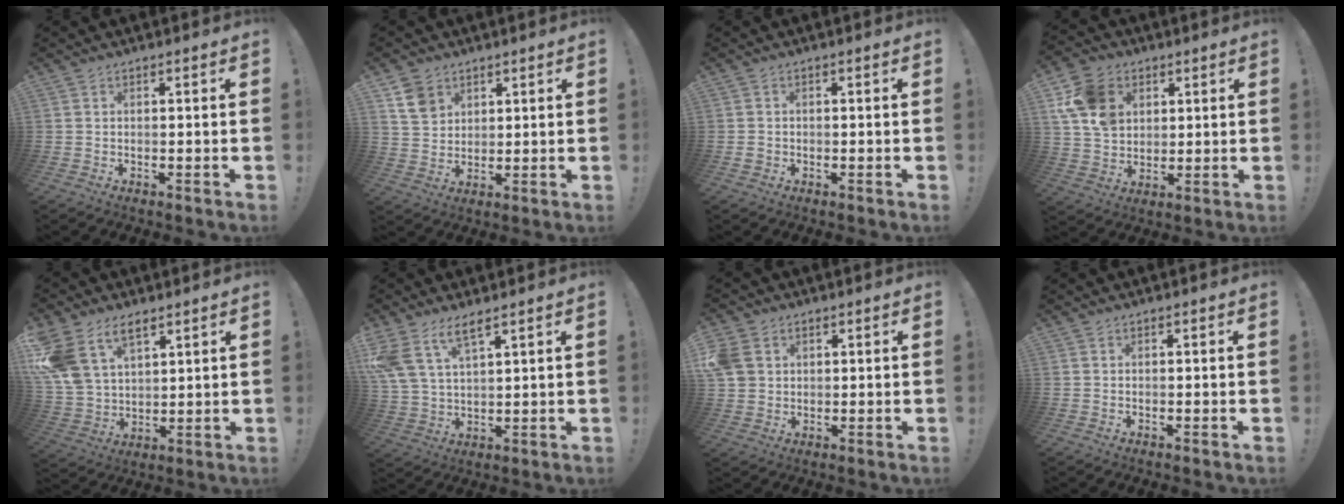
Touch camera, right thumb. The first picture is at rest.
{"total": 7.4, "force": [4.5, 5.4, 2.2], "torque": [-0.028, -0.020, 0.090]}
{"total": 1.3, "force": [-0.5, 1.1, 0.4], "torque": [-0.005, 0.002, -0.008]}
{"total": 14.5, "force": [5.5, 11.3, 7.2], "torque": [-0.130, -0.015, 0.112]}
{"total": 13.8, "force": [8.2, 8.7, 6.8], "torque": [-0.147, -0.044, 0.162]}
{"total": 8.9, "force": [6.3, 3.8, 5.0], "torque": [-0.113, -0.021, 0.124]}
{"total": 7.1, "force": [2.5, 5.9, 3.0], "torque": [-0.065, -0.001, 0.053]}
{"total": 0.0}